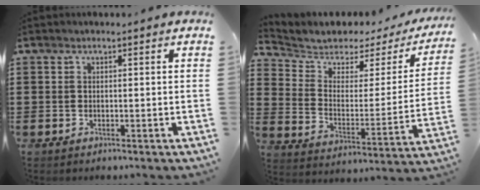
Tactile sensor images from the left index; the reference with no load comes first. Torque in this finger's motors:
{"motor_torque": [1.40, -0.74, 0.03, -0.07]}